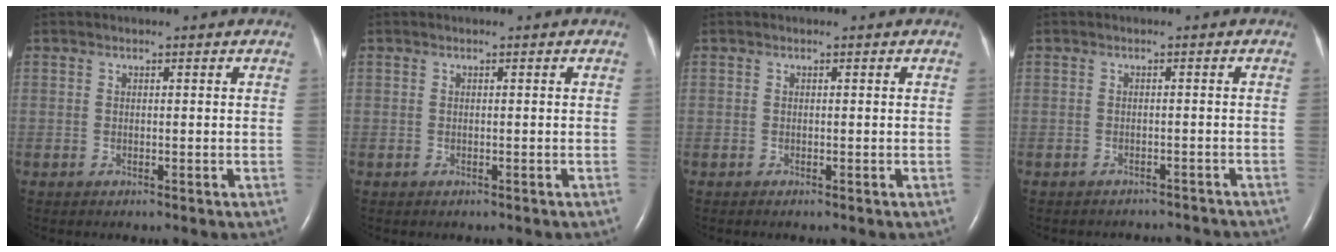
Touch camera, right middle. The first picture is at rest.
{"total": 0.0}
{"total": 0.0}
{"total": 6.1, "force": [-5.9, 1.7, 0.4], "torque": [0.001, 0.005, -0.058]}